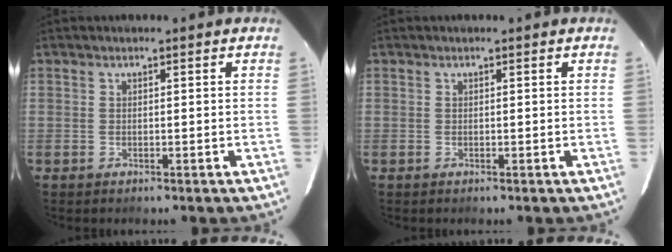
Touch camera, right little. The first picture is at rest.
{"total": 0.0}